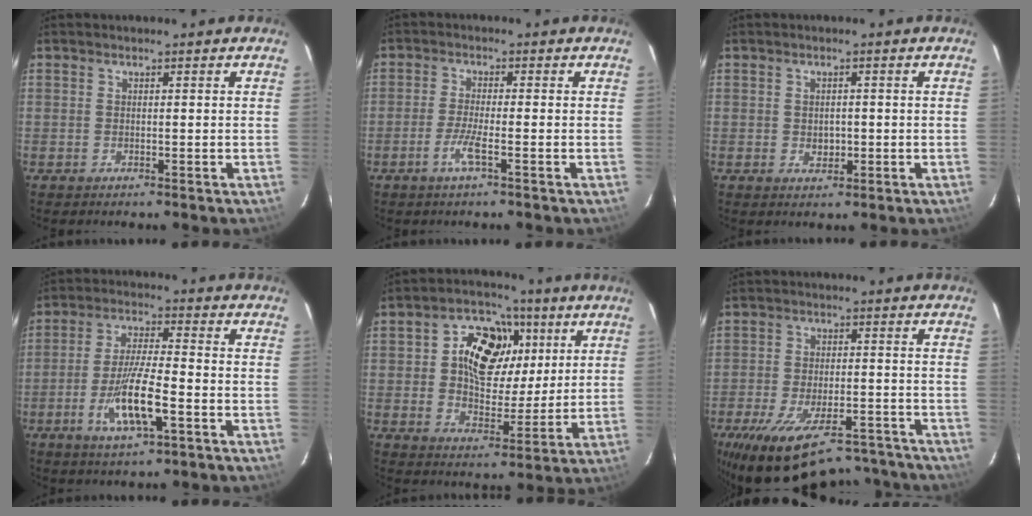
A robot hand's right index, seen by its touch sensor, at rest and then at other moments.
{"total": 2.2, "force": [-1.2, -0.4, 1.9], "torque": [-0.044, -0.004, -0.027]}
{"total": 2.3, "force": [-0.2, 1.9, 1.3], "torque": [-0.021, 0.002, 0.001]}
{"total": 10.7, "force": [-4.0, 2.2, 9.6], "torque": [-0.195, -0.008, -0.073]}
{"total": 14.5, "force": [4.3, 10.2, 9.3], "torque": [-0.173, 0.019, 0.069]}
{"total": 20.8, "force": [-16.7, 7.9, 9.5], "torque": [-0.190, -0.009, -0.231]}